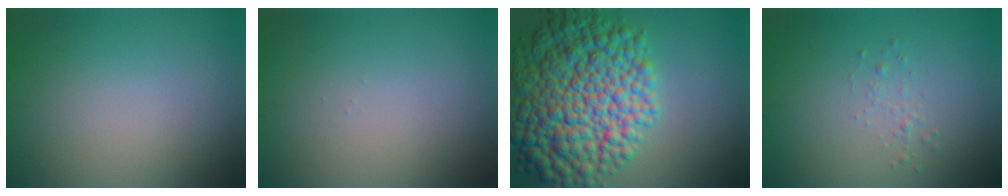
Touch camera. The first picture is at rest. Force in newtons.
{"total": 0.0}
{"total": 13.7, "press": 13.7, "slide": 0.1}
{"total": 0.8, "press": 0.8, "slide": 0.0}